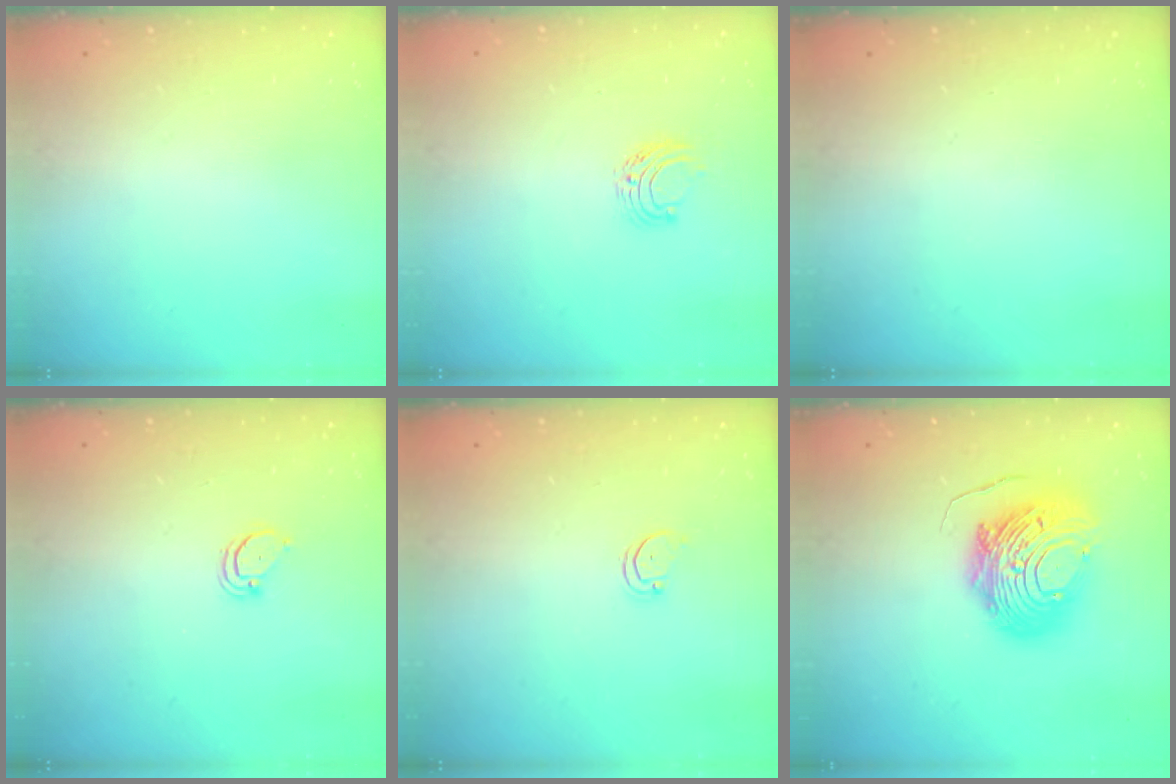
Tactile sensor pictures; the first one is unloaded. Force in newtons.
{"total": 6.4, "press": 6.3, "slide": 0.7}
{"total": 0.0}
{"total": 2.6, "press": 2.6, "slide": 0.2}
{"total": 1.8, "press": 1.7, "slide": 0.2}
{"total": 14.8, "press": 14.7, "slide": 1.3}